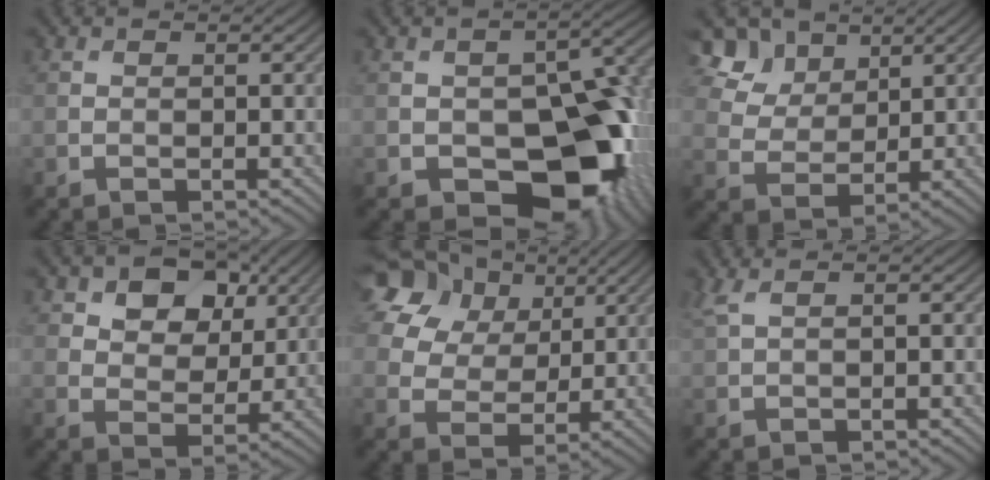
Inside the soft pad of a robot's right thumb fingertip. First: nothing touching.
{"total": 15.0, "force": [-5.1, 9.0, 10.8], "torque": [-0.130, -0.012, -0.084]}
{"total": 9.3, "force": [5.8, 5.8, 4.4], "torque": [-0.140, 0.002, 0.113]}
{"total": 8.7, "force": [4.3, 5.7, 5.0], "torque": [-0.086, -0.008, 0.064]}
{"total": 16.6, "force": [8.6, 11.7, 8.2], "torque": [-0.236, 0.058, 0.189]}
{"total": 2.1, "force": [1.2, 0.6, 1.7], "torque": [-0.043, 0.011, 0.027]}